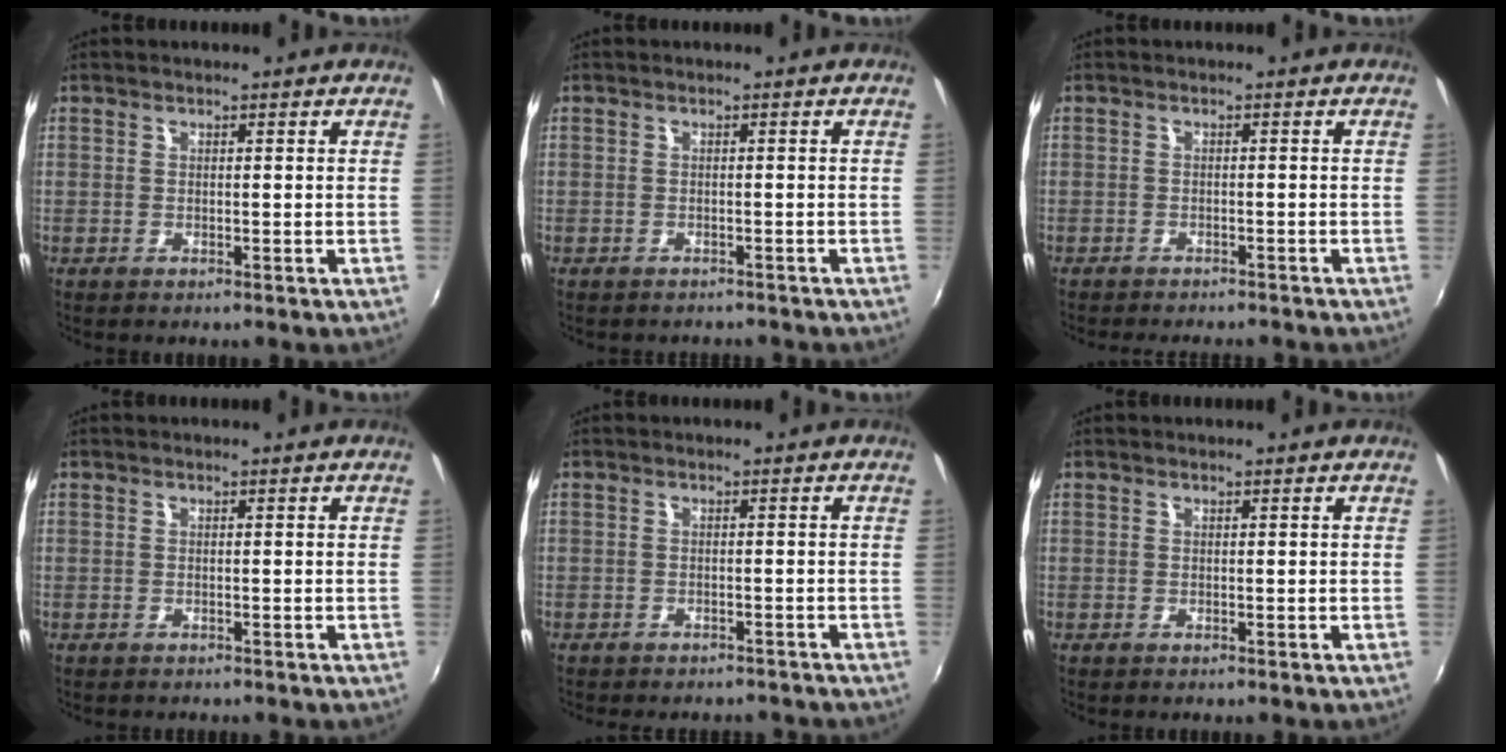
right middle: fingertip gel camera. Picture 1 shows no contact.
{"total": 2.3, "force": [-2.0, 0.9, 0.6], "torque": [-0.014, -0.012, -0.028]}
{"total": 3.9, "force": [-3.5, 1.1, 1.2], "torque": [-0.035, -0.009, -0.054]}
{"total": 0.5, "force": [-0.5, 0.3, 0.0], "torque": [-0.002, -0.003, -0.010]}
{"total": 5.0, "force": [-4.4, 1.9, 1.4], "torque": [-0.031, -0.008, -0.057]}
{"total": 0.0}